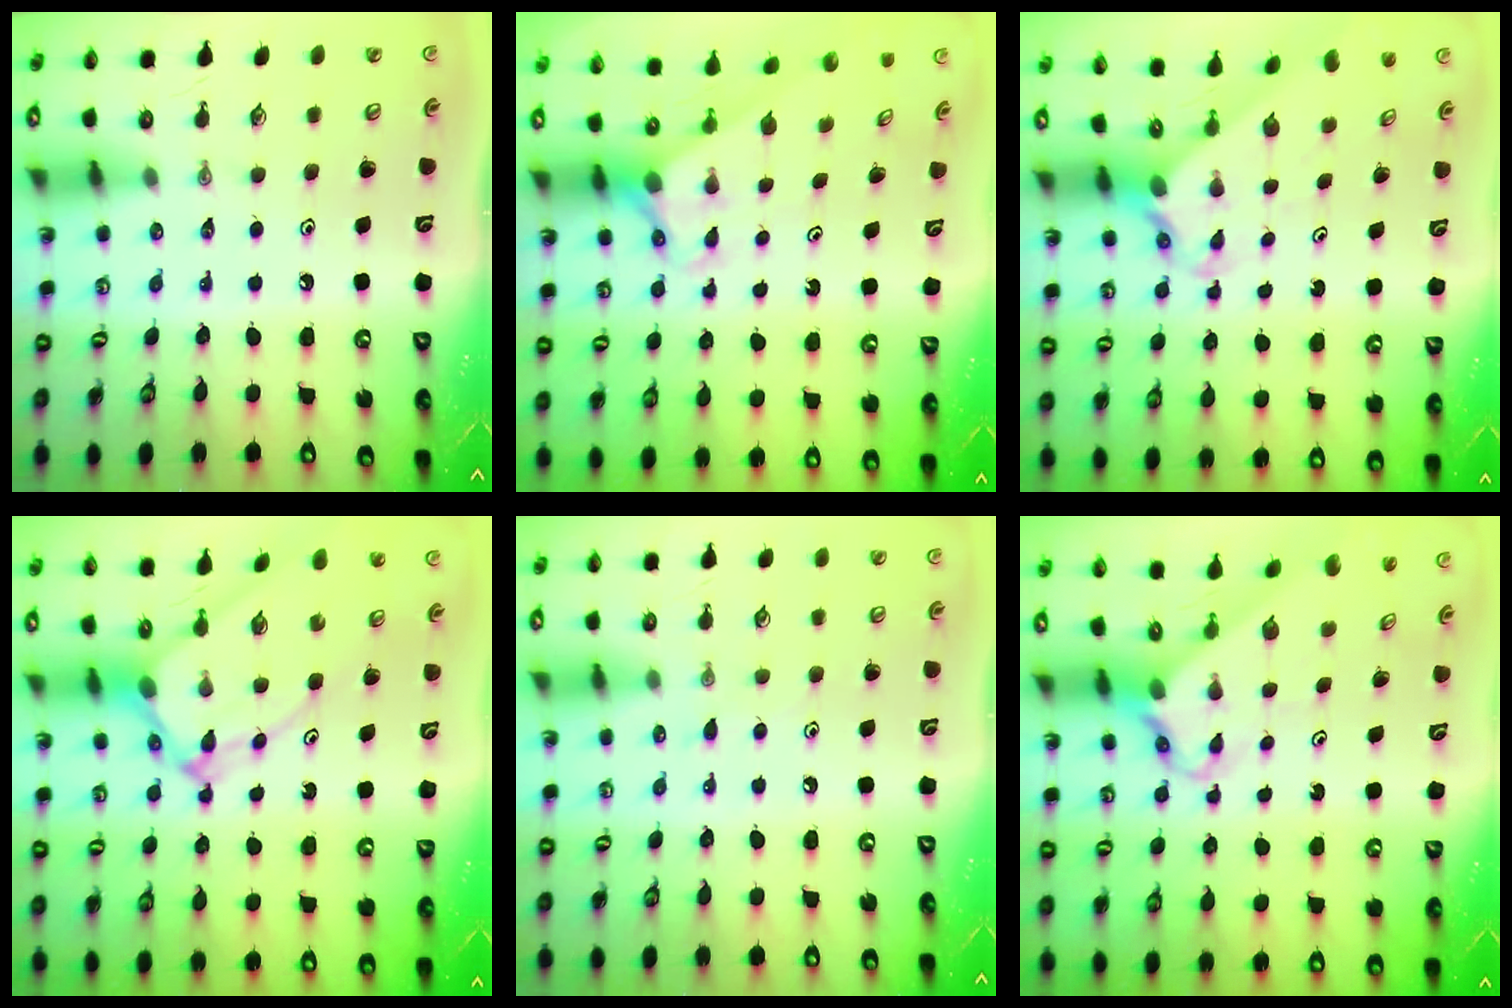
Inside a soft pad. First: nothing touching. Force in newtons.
{"total": 2.9, "press": 2.9, "slide": 0.0}
{"total": 2.1, "press": 2.1, "slide": 0.1}
{"total": 8.8, "press": 8.7, "slide": 0.8}
{"total": 3.2, "press": 3.2, "slide": 0.4}
{"total": 2.7, "press": 2.7, "slide": 0.2}